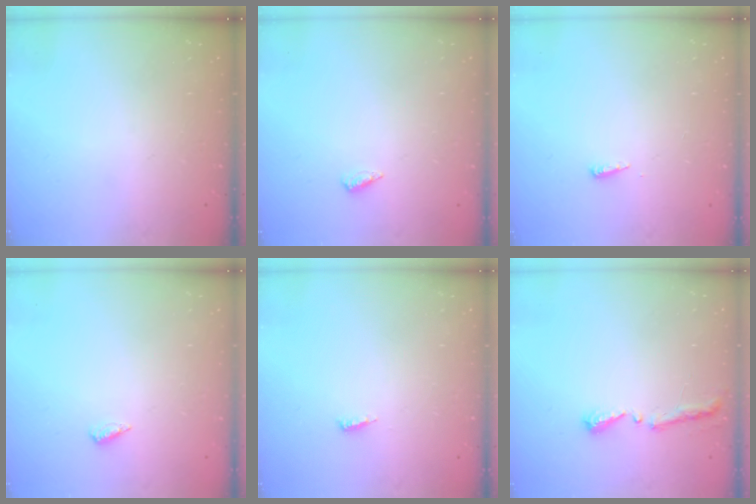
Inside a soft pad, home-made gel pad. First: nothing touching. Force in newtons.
{"total": 2.6, "press": 2.2, "slide": 1.3}
{"total": 3.8, "press": 3.7, "slide": 0.6}
{"total": 2.6, "press": 2.2, "slide": 1.3}
{"total": 3.9, "press": 3.9, "slide": 0.4}
{"total": 5.1, "press": 5.0, "slide": 0.6}